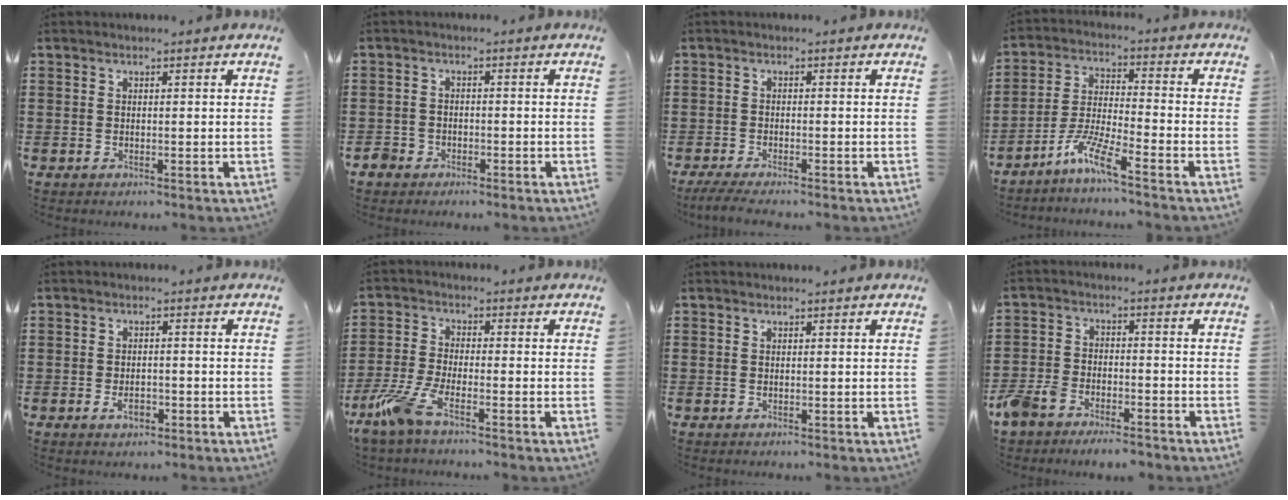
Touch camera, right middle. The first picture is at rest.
{"total": 2.0, "force": [-1.6, 1.2, 0.2], "torque": [-0.016, 0.002, -0.037]}
{"total": 2.1, "force": [-1.8, 0.0, 1.1], "torque": [-0.026, -0.004, -0.036]}
{"total": 7.0, "force": [-5.4, 0.4, 4.4], "torque": [-0.096, -0.008, -0.105]}
{"total": 2.5, "force": [-1.2, 1.2, 1.9], "torque": [-0.035, 0.001, -0.021]}
{"total": 6.2, "force": [-4.1, 1.3, 4.5], "torque": [-0.129, -0.024, -0.085]}
{"total": 0.0}
{"total": 5.6, "force": [-5.0, 1.8, 1.7], "torque": [-0.062, -0.001, -0.108]}